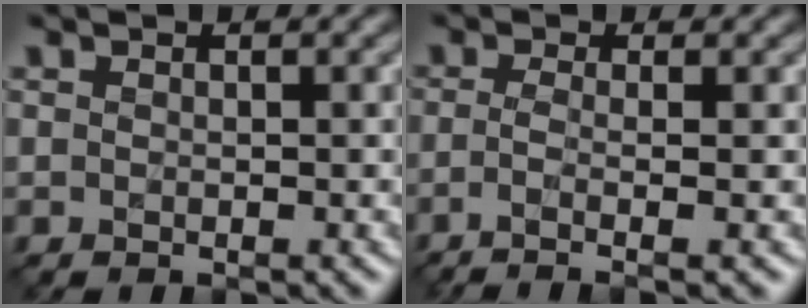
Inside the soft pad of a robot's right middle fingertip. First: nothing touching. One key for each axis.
{"total": 4.0, "fx": -1.1, "fy": 1.4, "fz": 3.6, "tx": -0.054, "ty": -0.017, "tz": -0.024}